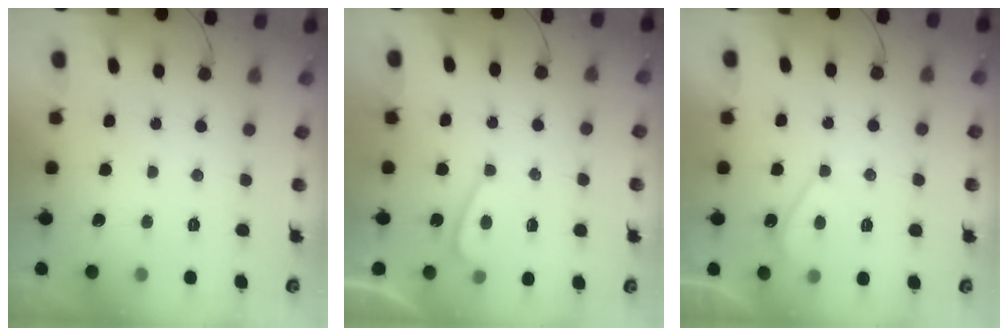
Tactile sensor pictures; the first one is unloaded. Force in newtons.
{"total": 3.2, "press": 3.2, "slide": 0.7}
{"total": 2.8, "press": 2.7, "slide": 0.5}